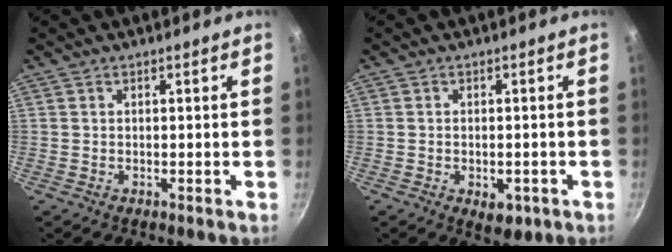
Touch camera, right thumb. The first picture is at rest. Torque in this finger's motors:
{"motor_torque": [-0.25, 0.13, -0.01, -0.04, 0.00]}